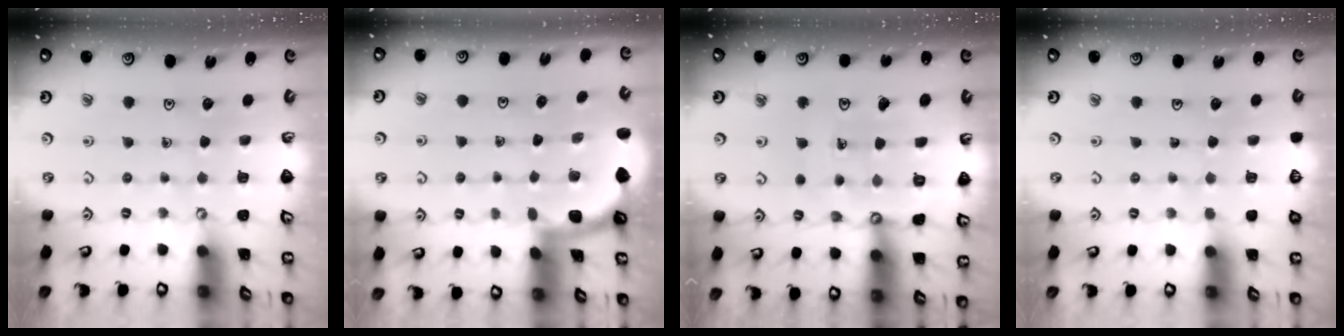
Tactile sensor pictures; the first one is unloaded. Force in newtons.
{"total": 1.6, "press": 1.6, "slide": 0.2}
{"total": 14.6, "press": 14.5, "slide": 1.8}
{"total": 0.0}